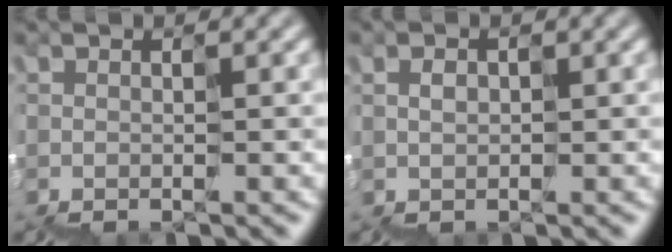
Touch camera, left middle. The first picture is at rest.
{"total": 0.5, "force": [0.2, -0.1, -0.5], "torque": [-0.005, 0.010, 0.003]}